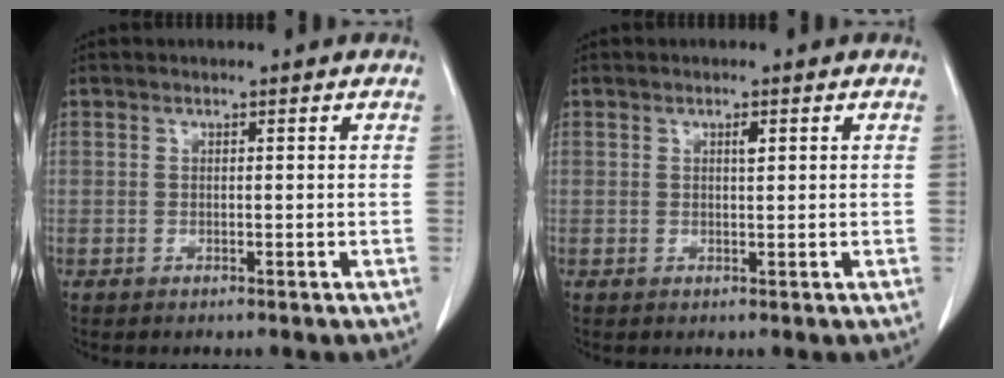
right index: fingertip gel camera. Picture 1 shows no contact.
{"total": 1.0, "force": [0.4, 0.2, 0.8], "torque": [-0.016, -0.001, 0.006]}